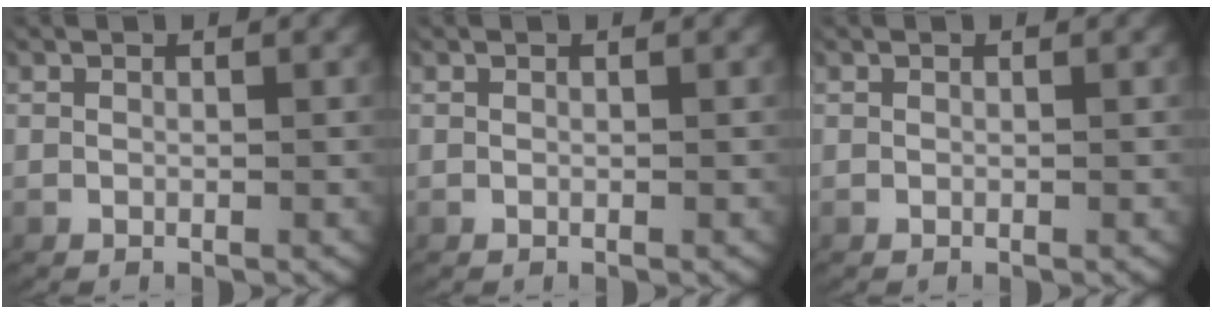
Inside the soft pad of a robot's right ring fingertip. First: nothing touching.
{"total": 0.0}
{"total": 0.0}